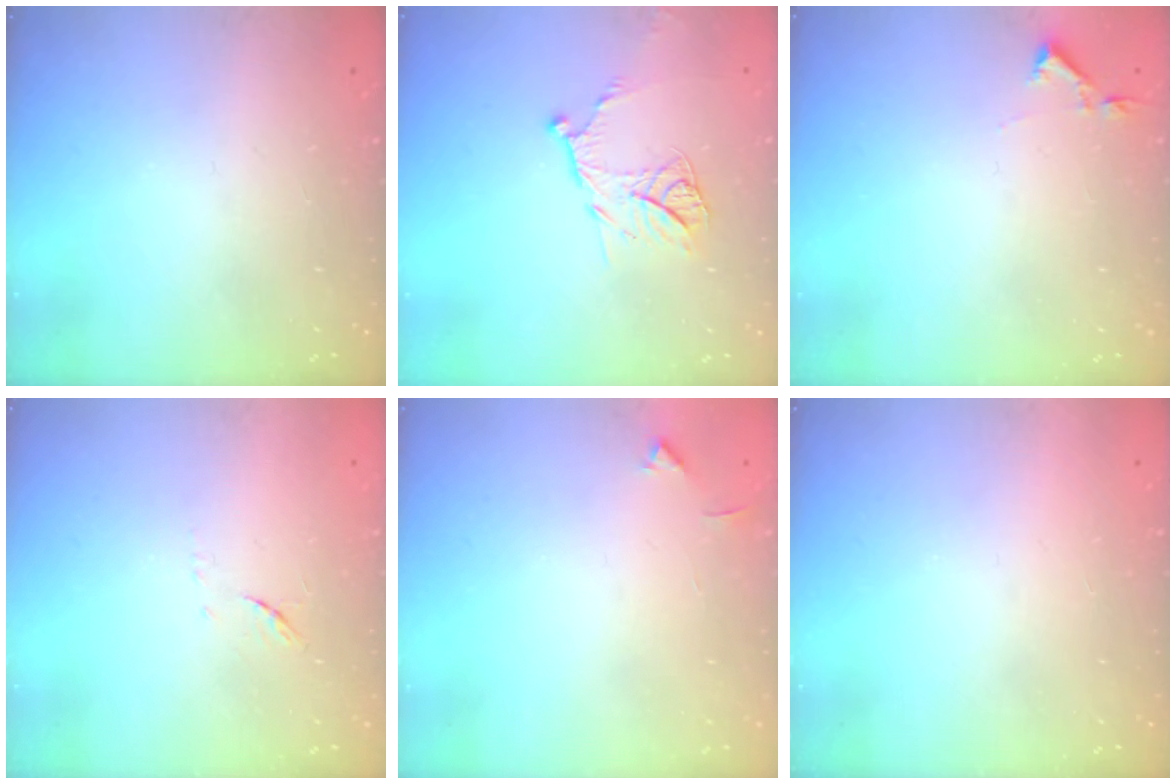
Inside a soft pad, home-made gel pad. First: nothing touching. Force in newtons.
{"total": 12.3, "press": 12.2, "slide": 1.2}
{"total": 2.9, "press": 2.9, "slide": 0.5}
{"total": 5.4, "press": 5.3, "slide": 0.9}
{"total": 4.0, "press": 3.9, "slide": 0.5}
{"total": 1.6, "press": 1.5, "slide": 0.1}